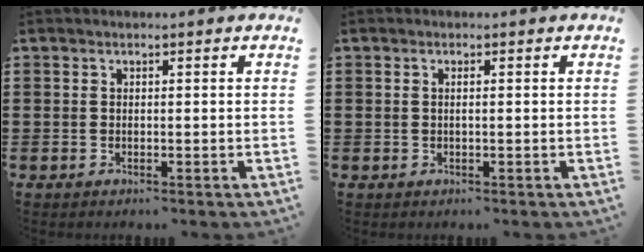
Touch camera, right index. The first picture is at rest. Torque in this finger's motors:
{"motor_torque": [-0.12, 0.12, 0.06, -0.01]}